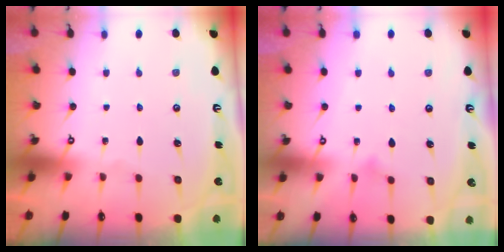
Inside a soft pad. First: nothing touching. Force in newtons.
{"total": 5.6, "press": 5.5, "slide": 0.5}